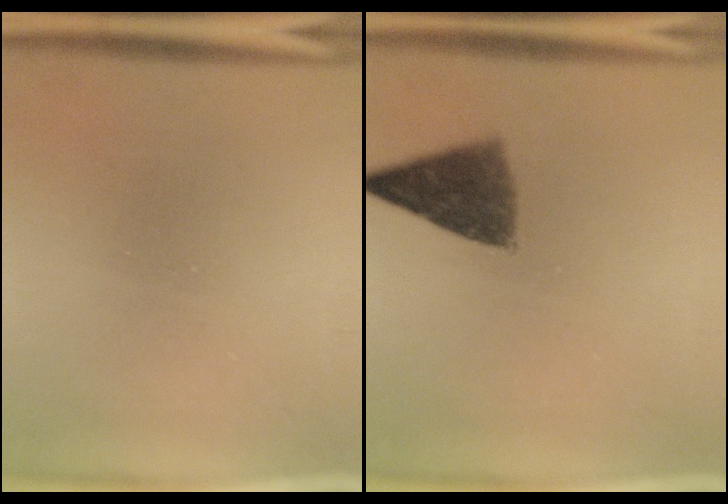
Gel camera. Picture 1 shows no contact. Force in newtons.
{"total": 7.2}